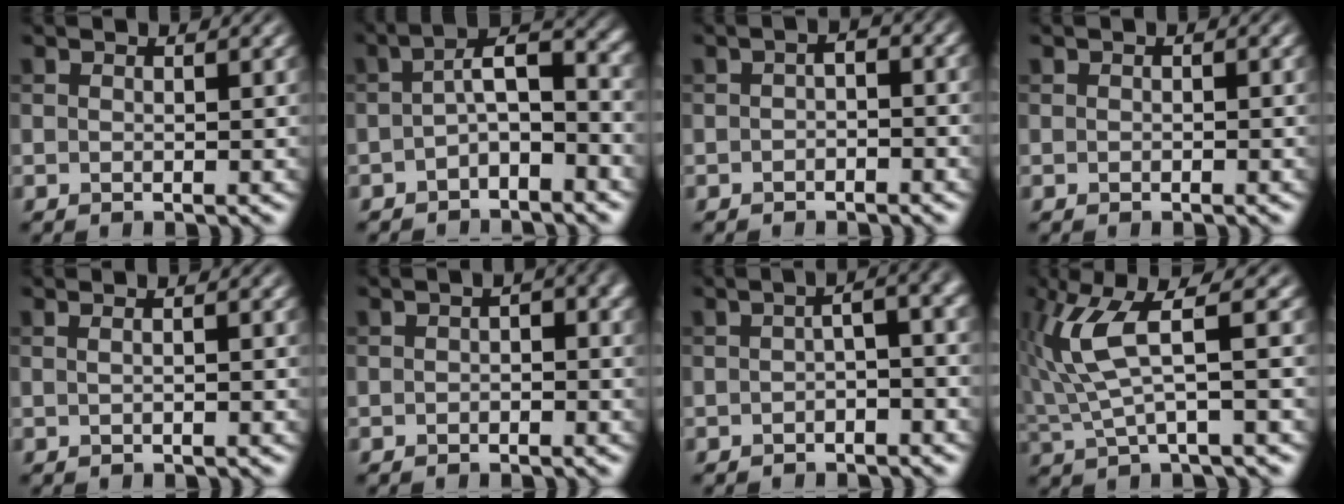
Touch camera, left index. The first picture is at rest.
{"total": 4.5, "force": [-1.6, 1.6, 3.9], "torque": [-0.069, 0.017, -0.035]}
{"total": 1.6, "force": [-0.6, 0.8, 1.2], "torque": [-0.023, 0.006, -0.014]}
{"total": 0.0}
{"total": 1.2, "force": [0.3, 0.6, 1.0], "torque": [-0.007, 0.000, -0.010]}
{"total": 2.2, "force": [0.0, 1.1, 1.9], "torque": [-0.025, 0.010, -0.005]}
{"total": 4.1, "force": [-0.5, 1.3, 3.8], "torque": [-0.046, 0.012, -0.009]}
{"total": 5.7, "force": [1.1, 1.1, 5.5], "torque": [-0.136, 0.006, 0.023]}